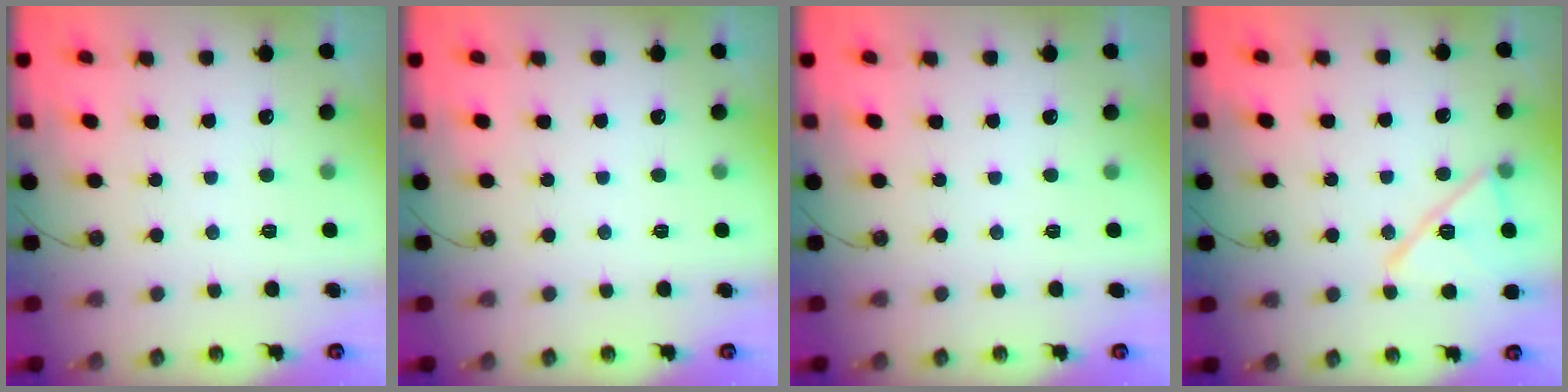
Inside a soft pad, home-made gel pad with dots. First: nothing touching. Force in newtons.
{"total": 0.0}
{"total": 0.0}
{"total": 13.9, "press": 13.6, "slide": 2.6}